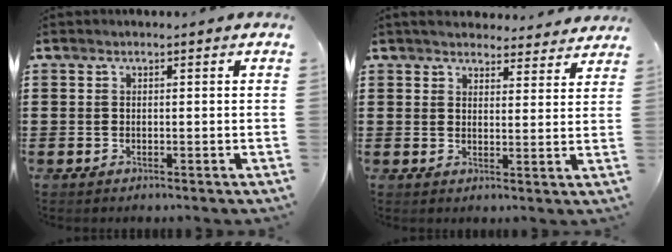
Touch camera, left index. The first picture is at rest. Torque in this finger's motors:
{"motor_torque": [1.07, -1.07, 0.30, 0.08]}